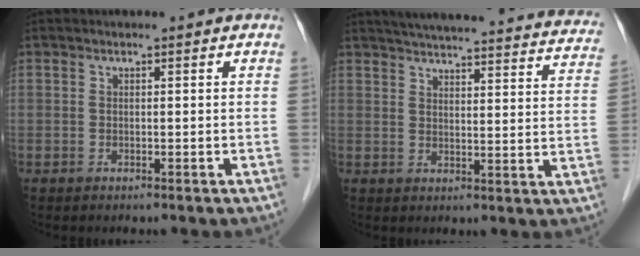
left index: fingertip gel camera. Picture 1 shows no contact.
{"total": 30.0, "force": [27.7, 4.0, 10.8], "torque": [-0.161, -0.048, 0.322]}